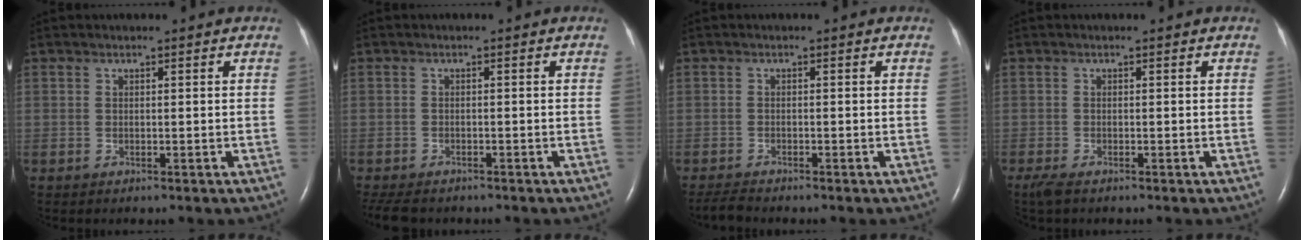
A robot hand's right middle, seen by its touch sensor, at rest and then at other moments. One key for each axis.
{"total": 6.3, "fx": -5.3, "fy": 2.3, "fz": 2.6, "tx": -0.043, "ty": -0.008, "tz": -0.078}
{"total": 2.0, "fx": -1.9, "fy": -0.1, "fz": 0.5, "tx": -0.018, "ty": -0.011, "tz": -0.036}
{"total": 2.2, "fx": -1.7, "fy": 0.4, "fz": 1.3, "tx": -0.034, "ty": -0.009, "tz": -0.030}